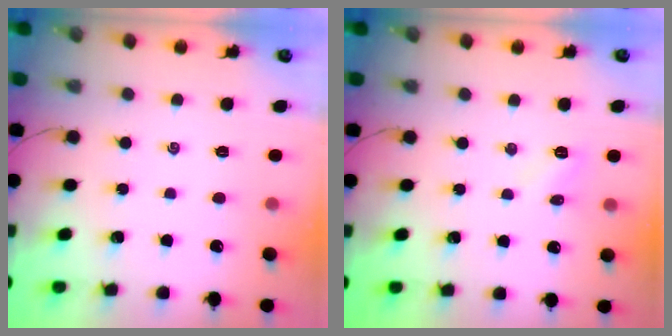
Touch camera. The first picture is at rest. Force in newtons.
{"total": 5.0, "press": 4.8, "slide": 1.6}